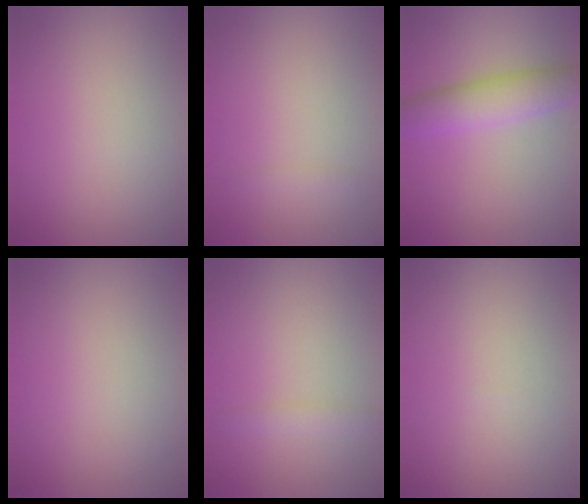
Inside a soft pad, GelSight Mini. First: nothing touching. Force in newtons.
{"total": 0.5, "press": 0.5, "slide": 0.0}
{"total": 4.9, "press": 4.9, "slide": 0.1}
{"total": 0.0}
{"total": 1.3, "press": 1.3, "slide": 0.1}
{"total": 0.0}